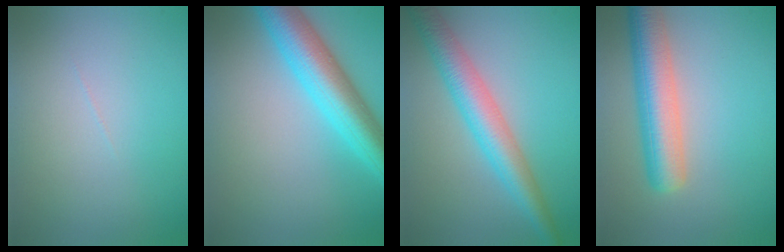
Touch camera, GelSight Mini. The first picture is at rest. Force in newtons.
{"total": 7.2, "press": 7.2, "slide": 0.2}
{"total": 5.1, "press": 5.1, "slide": 0.1}
{"total": 6.0, "press": 6.0, "slide": 0.5}